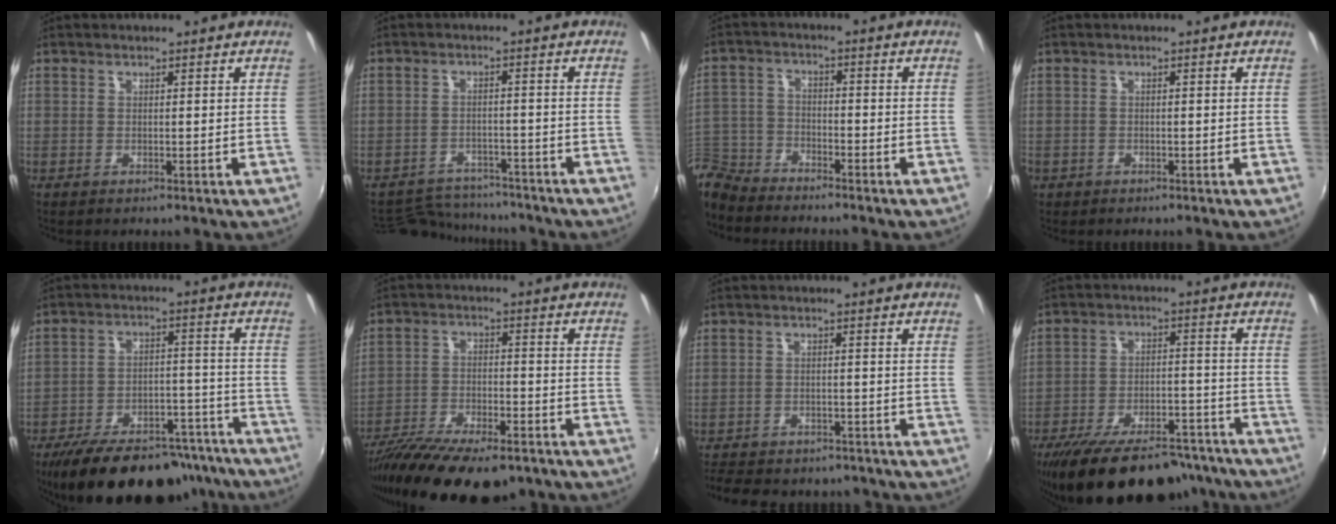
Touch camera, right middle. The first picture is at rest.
{"total": 9.8, "force": [-9.3, 2.8, 1.5], "torque": [-0.048, 0.014, -0.137]}
{"total": 9.4, "force": [-8.2, 4.0, 2.2], "torque": [-0.067, 0.007, -0.166]}
{"total": 1.7, "force": [-1.0, 1.3, 0.5], "torque": [-0.016, -0.002, -0.016]}
{"total": 25.7, "force": [-21.0, 9.6, 11.3], "torque": [-0.205, 0.009, -0.275]}
{"total": 19.9, "force": [-15.4, 5.9, 11.1], "torque": [-0.219, -0.045, -0.249]}
{"total": 13.5, "force": [-11.3, 5.3, 5.0], "torque": [-0.121, -0.007, -0.159]}
{"total": 25.2, "force": [-20.9, 8.5, 11.2], "torque": [-0.209, -0.003, -0.285]}